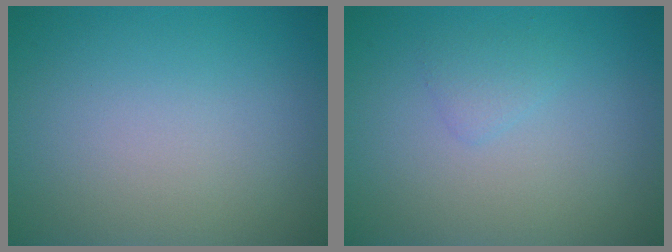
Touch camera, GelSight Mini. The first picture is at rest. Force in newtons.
{"total": 1.0, "press": 1.0, "slide": 0.1}